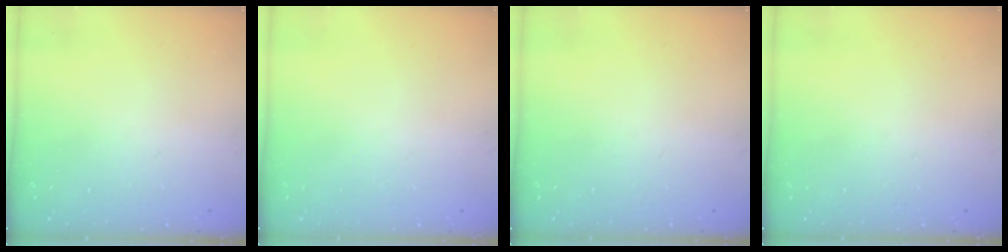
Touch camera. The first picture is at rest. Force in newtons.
{"total": 0.0}
{"total": 0.0}
{"total": 0.0}